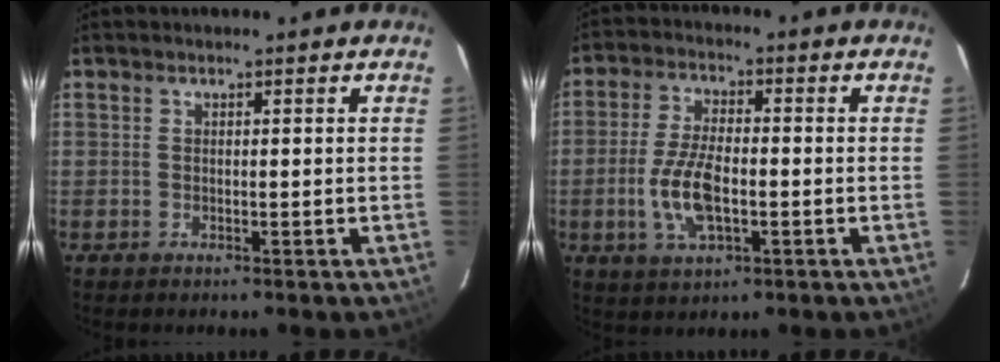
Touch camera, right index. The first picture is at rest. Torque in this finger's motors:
{"motor_torque": [1.47, -0.40, 0.71, 0.09]}